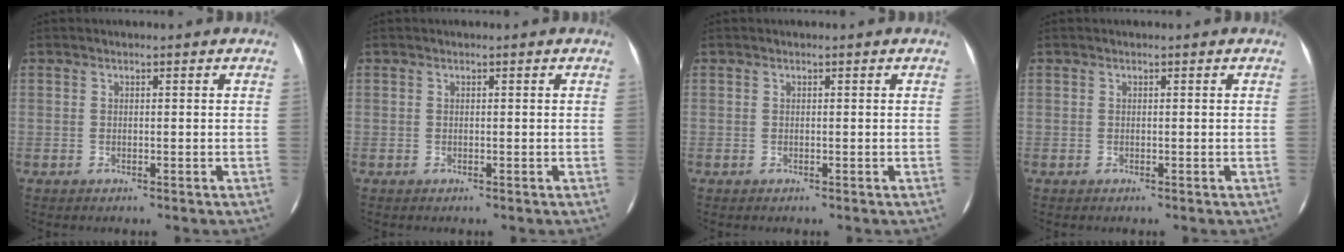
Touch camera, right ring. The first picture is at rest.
{"total": 0.0}
{"total": 0.0}
{"total": 0.0}